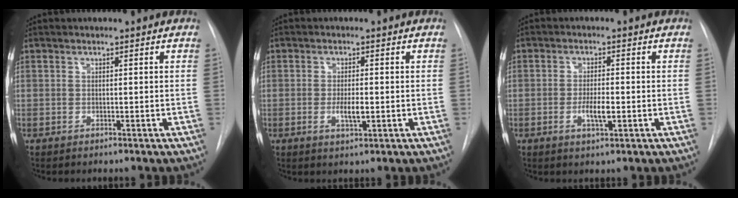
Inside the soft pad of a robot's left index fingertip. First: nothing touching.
{"total": 2.9, "force": [-0.5, 0.8, 2.7], "torque": [-0.051, -0.002, -0.007]}
{"total": 3.5, "force": [-0.9, 0.9, 3.2], "torque": [-0.061, -0.001, -0.014]}